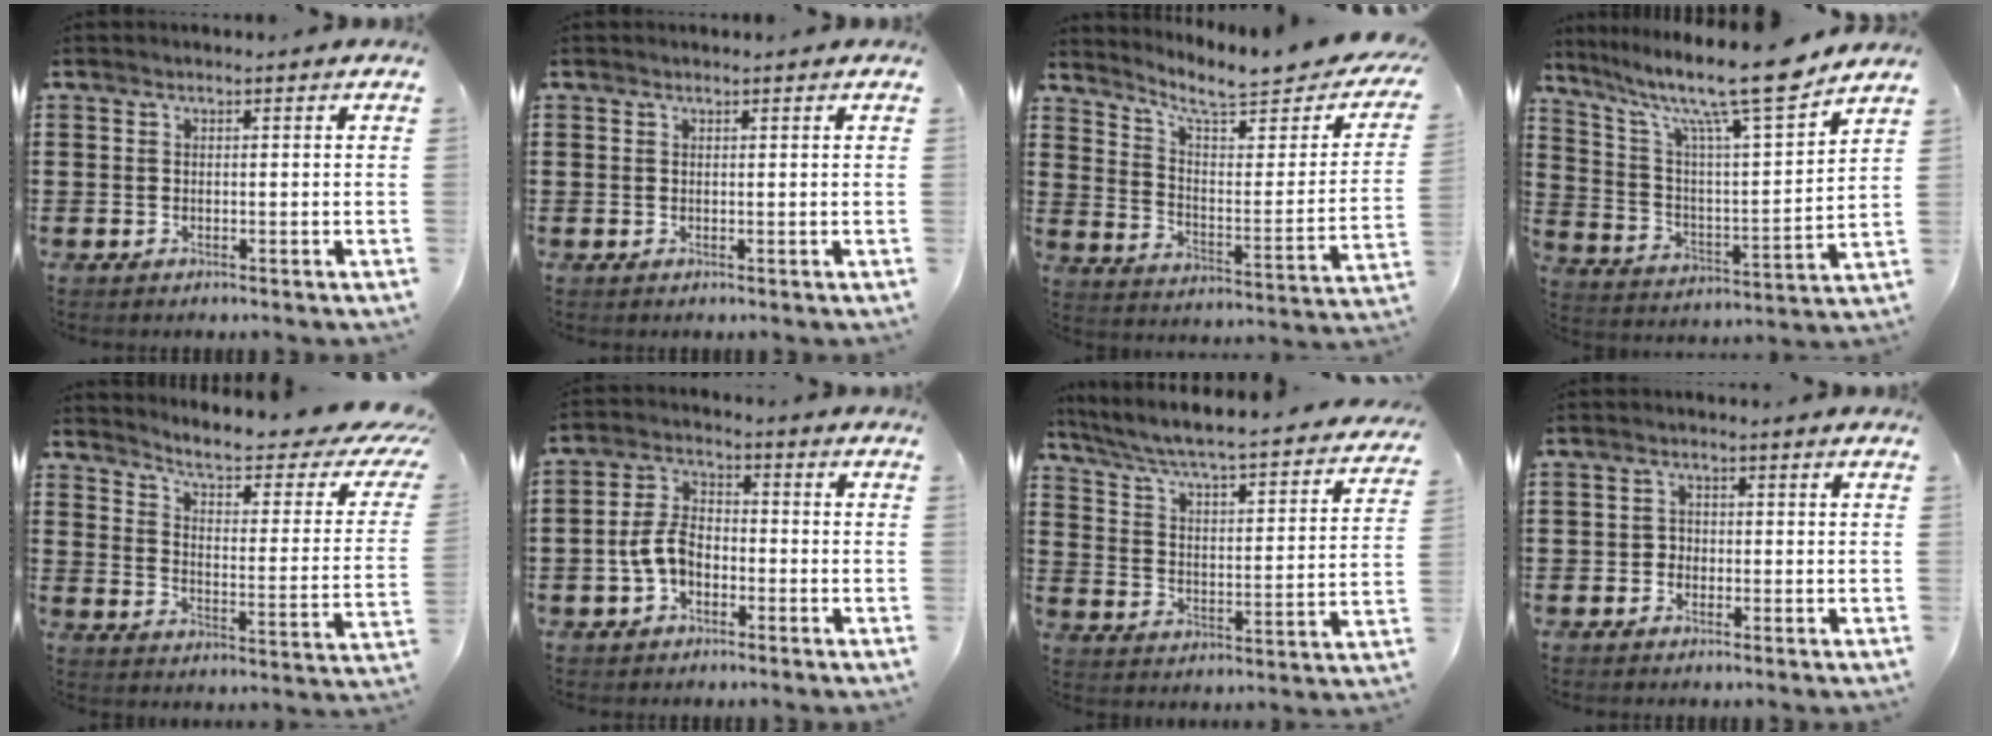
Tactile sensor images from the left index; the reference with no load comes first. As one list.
[{"total": 0.0}, {"total": 6.9, "force": [5.8, 0.9, 3.6], "torque": [-0.092, -0.044, 0.093]}, {"total": 14.2, "force": [11.4, 1.1, 8.3], "torque": [-0.175, -0.076, 0.184]}, {"total": 5.8, "force": [4.4, 0.4, 3.8], "torque": [-0.084, -0.038, 0.065]}, {"total": 5.6, "force": [-2.1, 3.5, 3.8], "torque": [-0.097, 0.006, -0.046]}, {"total": 4.3, "force": [3.9, -0.2, 1.9], "torque": [-0.059, -0.042, 0.053]}, {"total": 1.4, "force": [-0.6, 1.2, 0.3], "torque": [-0.010, 0.003, -0.015]}]